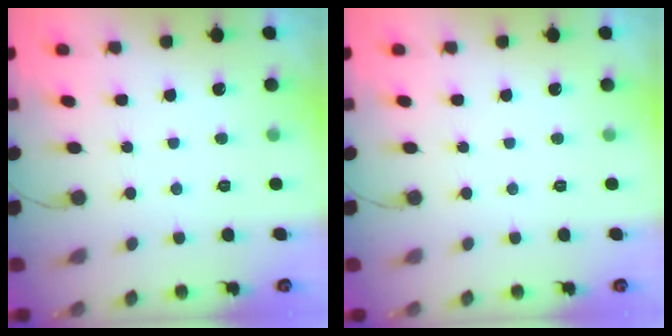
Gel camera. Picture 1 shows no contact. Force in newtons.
{"total": 0.0}